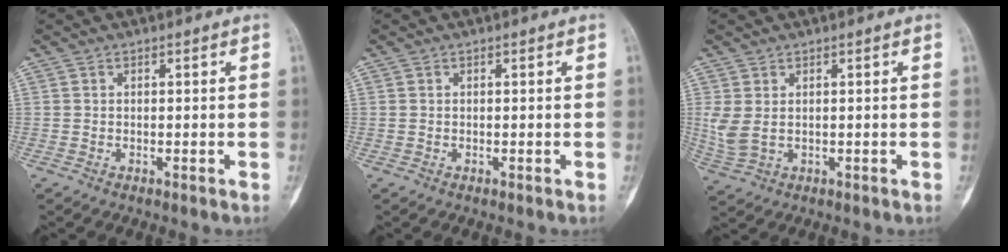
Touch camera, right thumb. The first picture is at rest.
{"total": 0.0}
{"total": 4.5, "force": [0.6, 2.6, 3.6], "torque": [-0.097, 0.002, 0.023]}